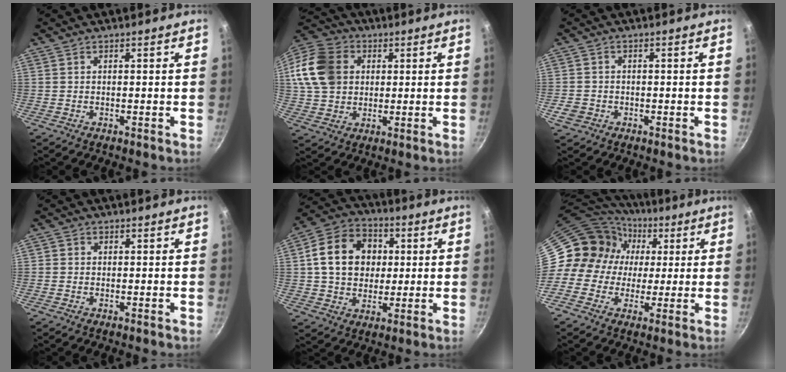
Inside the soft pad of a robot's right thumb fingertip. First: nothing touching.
{"total": 14.9, "force": [3.5, 11.8, 8.5], "torque": [-0.161, 0.011, 0.059]}
{"total": 3.2, "force": [-1.2, 2.7, 1.3], "torque": [-0.020, 0.009, -0.019]}
{"total": 1.0, "force": [0.0, 0.9, 0.3], "torque": [-0.002, 0.000, -0.004]}
{"total": 15.3, "force": [2.4, 12.2, 8.8], "torque": [-0.124, 0.016, 0.031]}
{"total": 15.0, "force": [2.5, 13.4, 6.2], "torque": [-0.068, 0.025, 0.025]}